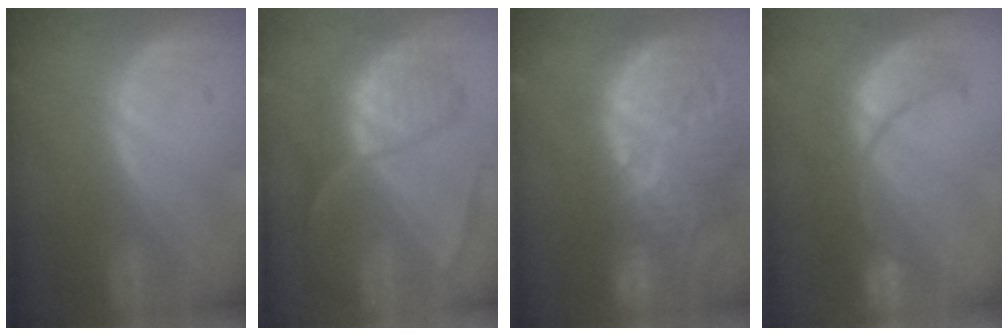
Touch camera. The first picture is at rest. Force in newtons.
{"total": 8.0, "press": 7.4, "slide": 2.9}
{"total": 15.2, "press": 13.3, "slide": 7.4}
{"total": 8.2, "press": 8.1, "slide": 0.8}